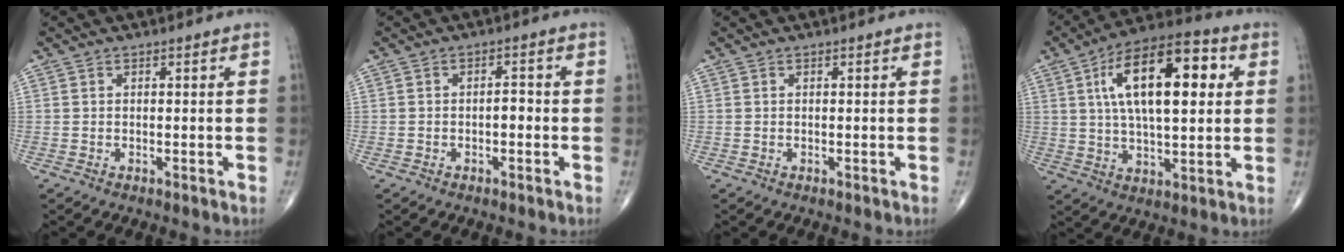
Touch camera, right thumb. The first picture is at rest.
{"total": 2.0, "force": [-0.5, 1.1, 1.6], "torque": [-0.012, 0.008, -0.012]}
{"total": 0.0}
{"total": 19.5, "force": [4.9, 8.4, 16.9], "torque": [-0.262, 0.012, 0.075]}